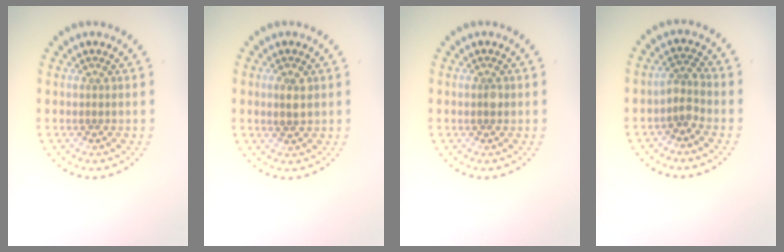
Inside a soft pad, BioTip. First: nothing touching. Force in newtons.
{"total": 1.7, "press": 1.7, "slide": 0.2}
{"total": 1.0, "press": 1.0, "slide": 0.1}
{"total": 1.9, "press": 1.4, "slide": 1.2}